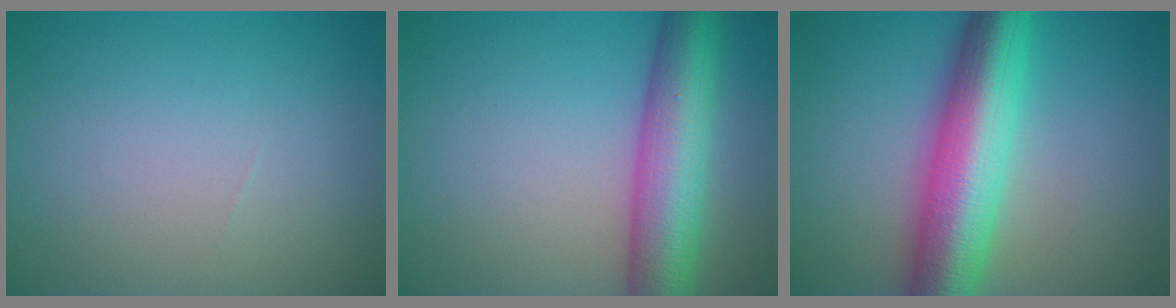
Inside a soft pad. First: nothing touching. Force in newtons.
{"total": 8.9, "press": 8.9, "slide": 0.2}
{"total": 10.3, "press": 10.3, "slide": 0.2}